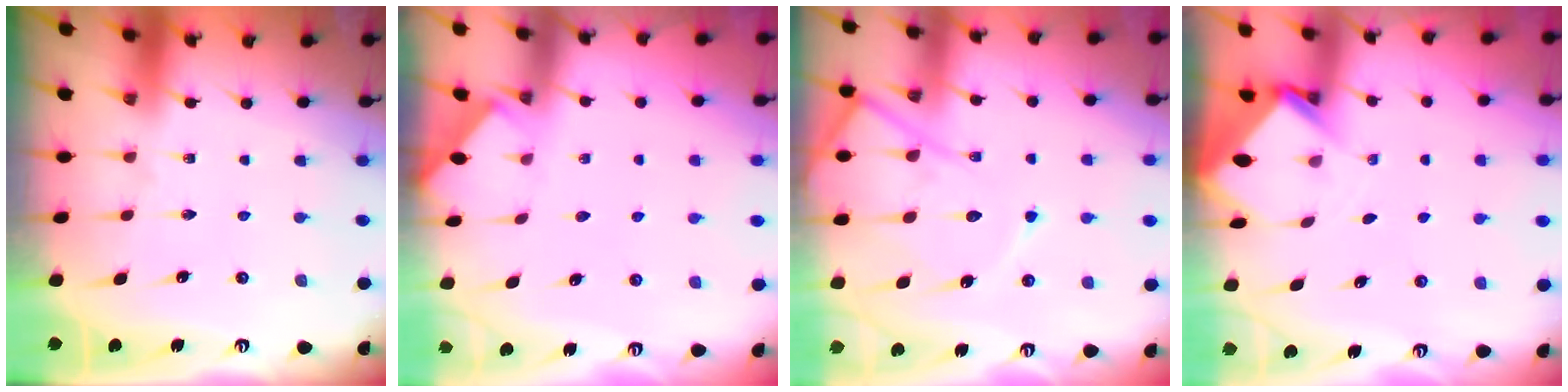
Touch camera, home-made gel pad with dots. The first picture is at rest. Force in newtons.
{"total": 1.3, "press": 1.3, "slide": 0.3}
{"total": 13.4, "press": 13.4, "slide": 1.2}
{"total": 2.9, "press": 2.9, "slide": 0.2}